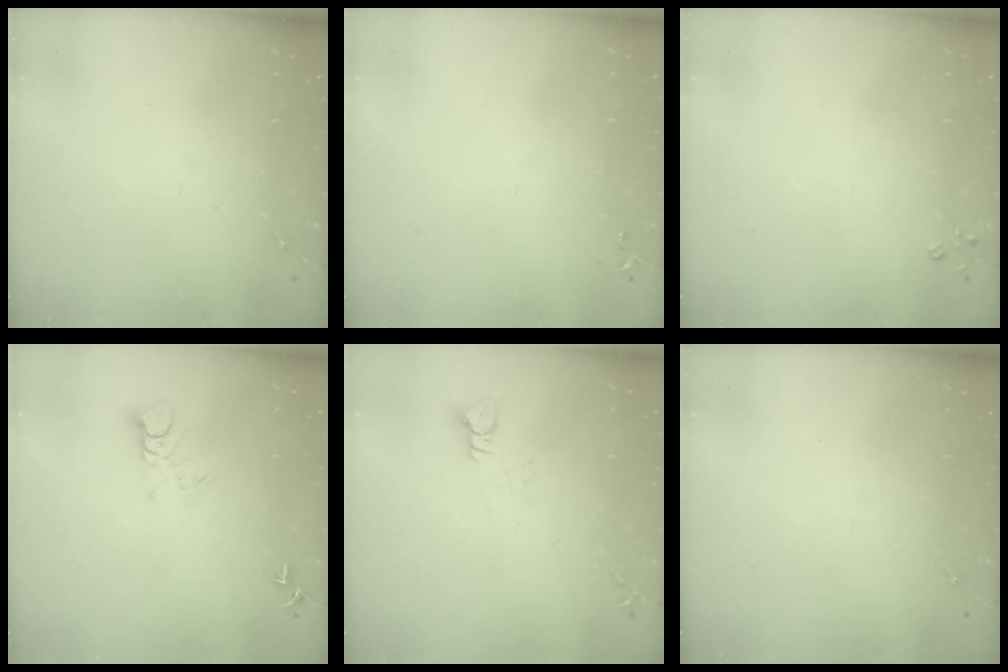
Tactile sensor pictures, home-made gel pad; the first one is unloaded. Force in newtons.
{"total": 2.8, "press": 2.8, "slide": 0.4}
{"total": 2.3, "press": 2.3, "slide": 0.3}
{"total": 4.3, "press": 4.2, "slide": 0.4}
{"total": 3.9, "press": 3.9, "slide": 0.4}
{"total": 0.0}